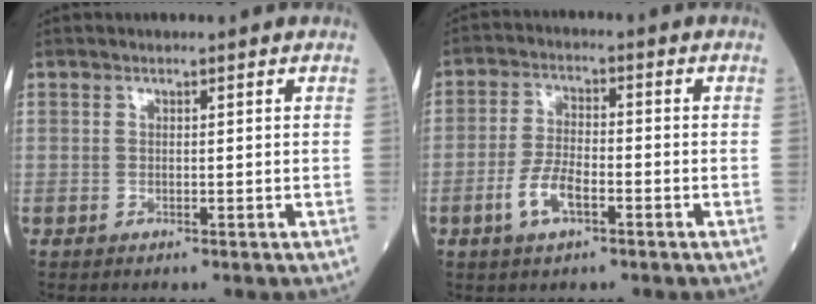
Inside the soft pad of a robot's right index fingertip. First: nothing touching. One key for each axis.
{"total": 5.7, "fx": -2.6, "fy": 2.1, "fz": 4.6, "tx": -0.099, "ty": 0.002, "tz": -0.050}